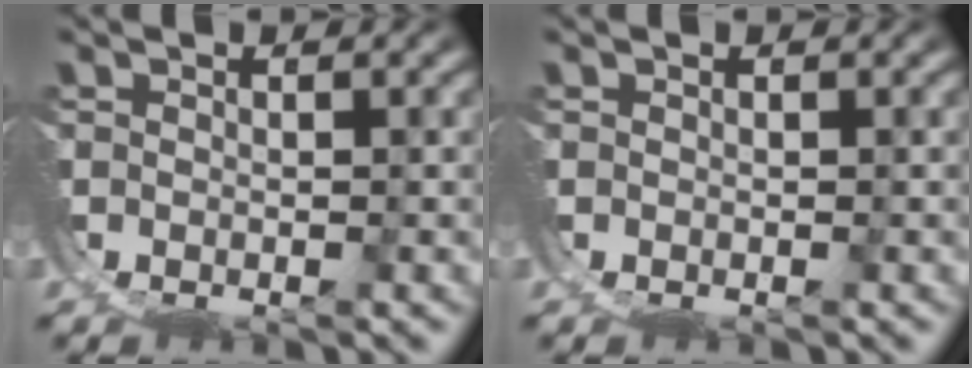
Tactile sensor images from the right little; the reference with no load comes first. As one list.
[{"total": 0.0}]